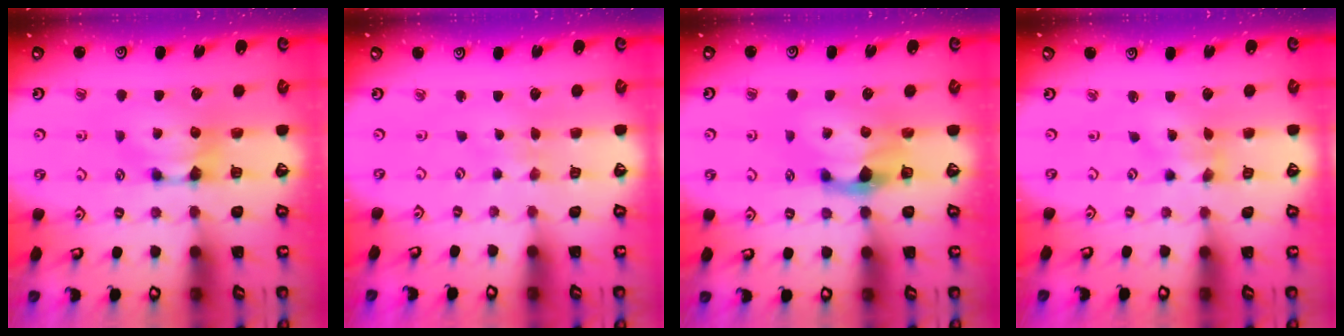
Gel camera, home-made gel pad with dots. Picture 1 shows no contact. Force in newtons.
{"total": 3.5, "press": 3.5, "slide": 0.1}
{"total": 2.2, "press": 1.7, "slide": 1.4}
{"total": 2.1, "press": 1.7, "slide": 1.2}